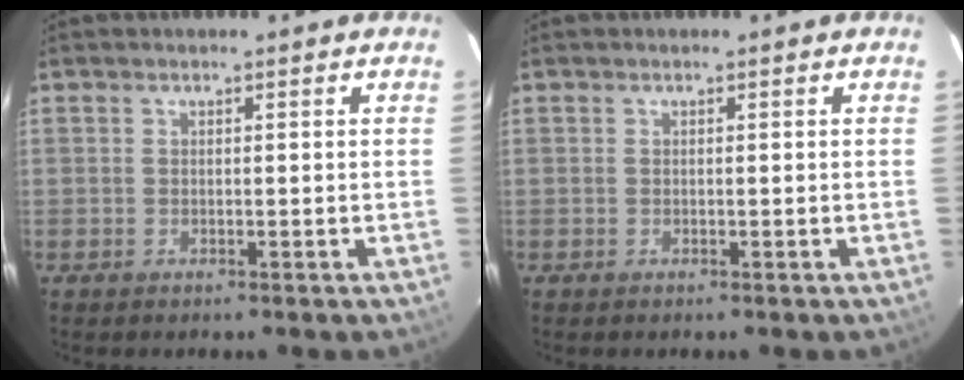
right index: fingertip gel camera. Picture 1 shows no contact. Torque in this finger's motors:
{"motor_torque": [0.00, 0.00, 0.00, 0.00]}